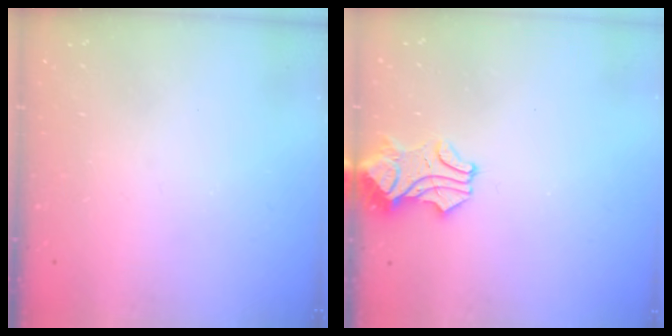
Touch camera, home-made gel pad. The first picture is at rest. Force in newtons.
{"total": 1.6, "press": 1.3, "slide": 0.9}